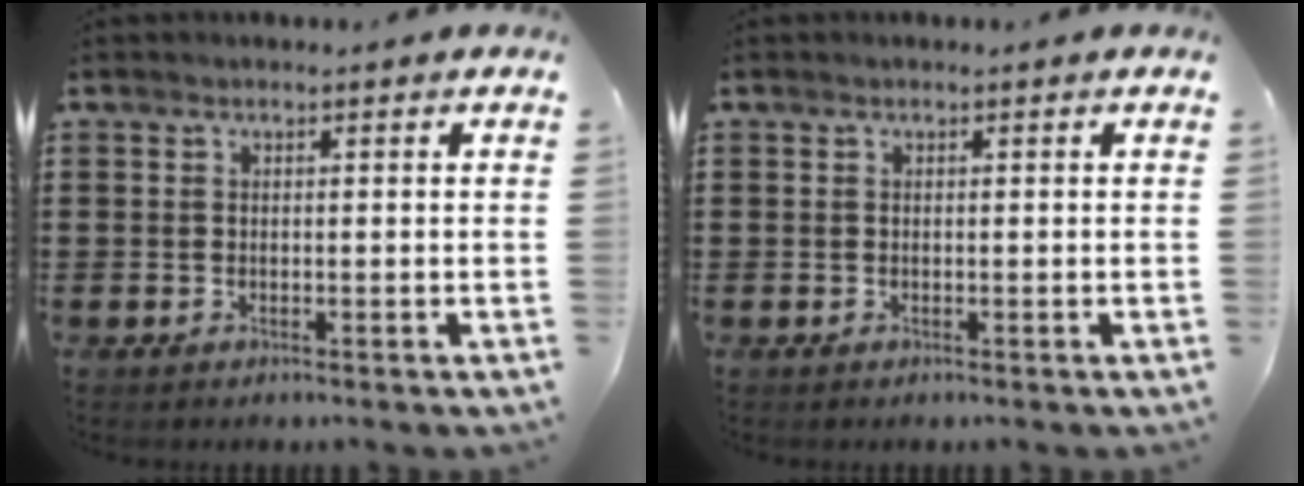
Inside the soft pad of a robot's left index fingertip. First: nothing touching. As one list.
[{"total": 0.0}]